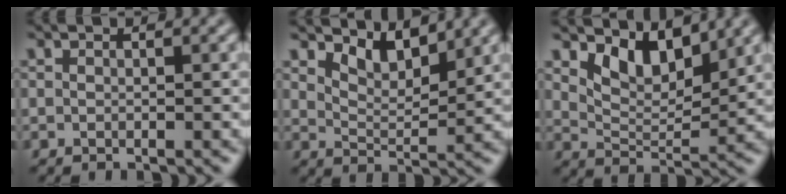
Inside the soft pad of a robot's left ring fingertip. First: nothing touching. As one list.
[{"total": 3.6, "force": [3.1, 1.0, 1.6], "torque": [-0.038, -0.008, 0.053]}, {"total": 4.7, "force": [3.4, 2.0, 2.6], "torque": [-0.055, -0.010, 0.057]}]